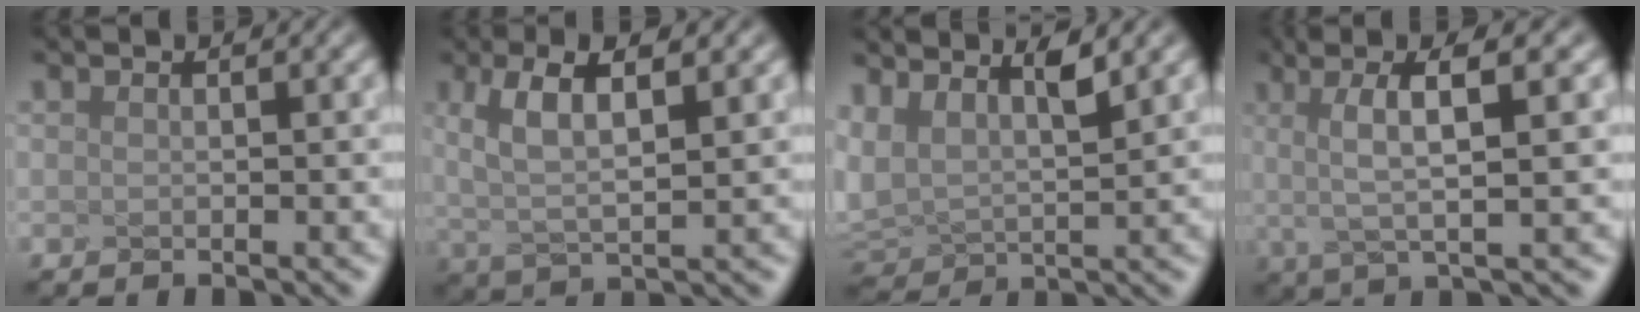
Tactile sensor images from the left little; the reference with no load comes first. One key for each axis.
{"total": 3.5, "fx": 0.8, "fy": 0.5, "fz": 3.3, "tx": -0.100, "ty": -0.002, "tz": 0.055}
{"total": 2.4, "fx": 1.4, "fy": 0.6, "fz": 1.8, "tx": -0.081, "ty": 0.001, "tz": 0.062}
{"total": 4.8, "fx": 0.6, "fy": 0.3, "fz": 4.8, "tx": -0.109, "ty": 0.008, "tz": 0.042}